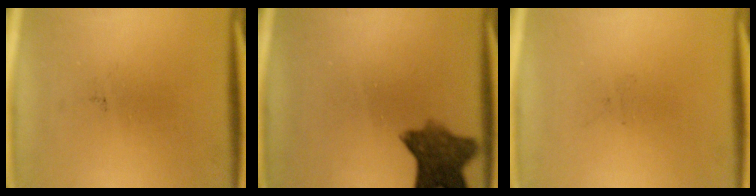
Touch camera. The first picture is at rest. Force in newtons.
{"total": 8.1}
{"total": 0.0}